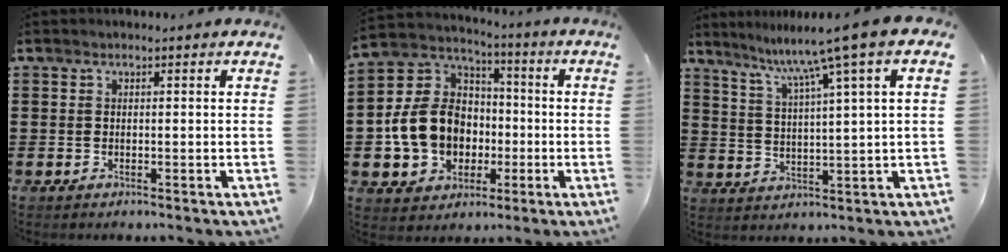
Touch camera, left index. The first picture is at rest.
{"total": 12.4, "force": [-2.2, 10.6, 6.1], "torque": [-0.174, 0.024, -0.039]}
{"total": 7.7, "force": [5.5, -1.2, 5.3], "torque": [-0.122, -0.029, 0.086]}